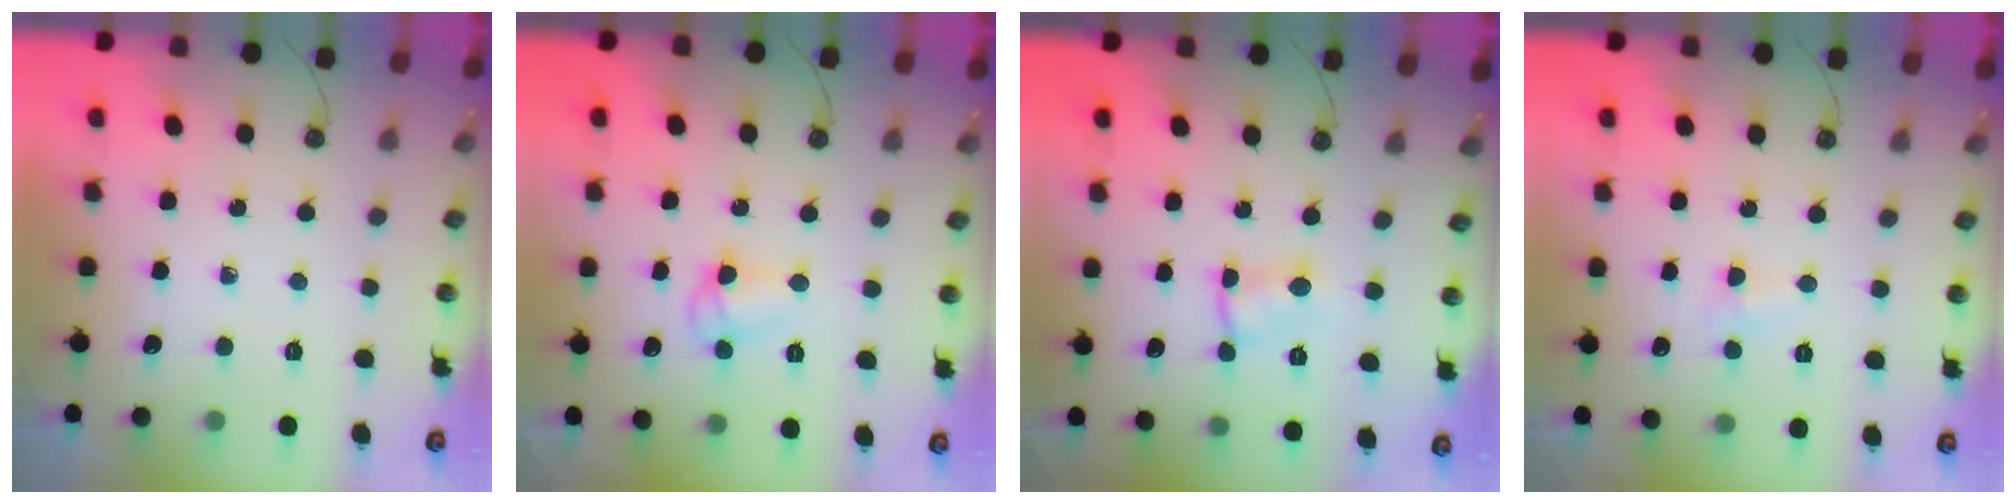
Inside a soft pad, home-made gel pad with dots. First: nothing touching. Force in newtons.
{"total": 6.4, "press": 6.4, "slide": 0.4}
{"total": 1.4, "press": 1.4, "slide": 0.1}
{"total": 2.4, "press": 2.3, "slide": 0.4}